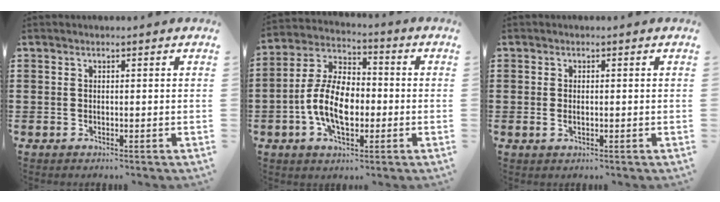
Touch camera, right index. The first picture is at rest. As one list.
[{"total": 10.0, "force": [-2.1, 5.7, 8.0], "torque": [-0.190, 0.003, -0.047]}, {"total": 1.1, "force": [0.0, 0.6, 0.9], "torque": [-0.019, 0.003, -0.001]}]